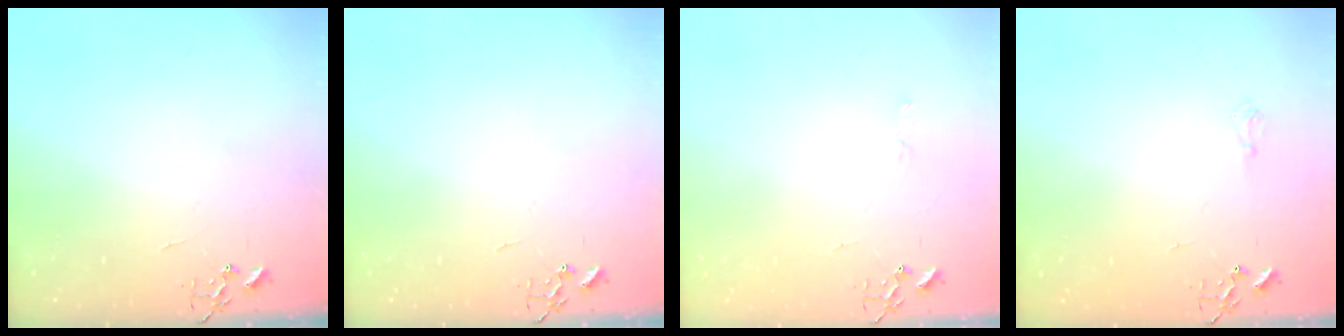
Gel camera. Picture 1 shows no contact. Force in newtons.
{"total": 0.0}
{"total": 2.5, "press": 2.5, "slide": 0.4}
{"total": 3.8, "press": 3.8, "slide": 0.5}